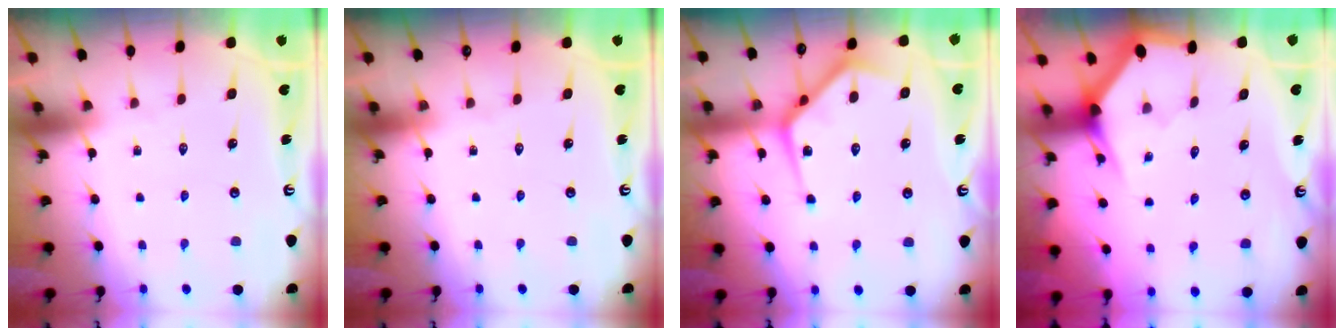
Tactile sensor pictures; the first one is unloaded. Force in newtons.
{"total": 0.0}
{"total": 9.8, "press": 9.8, "slide": 0.5}
{"total": 3.0, "press": 3.0, "slide": 0.0}